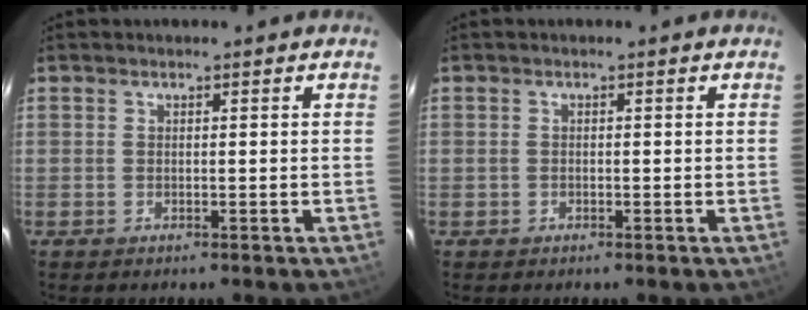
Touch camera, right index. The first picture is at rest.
{"total": 0.7, "force": [-0.4, 0.6, 0.2], "torque": [-0.001, 0.002, -0.004]}